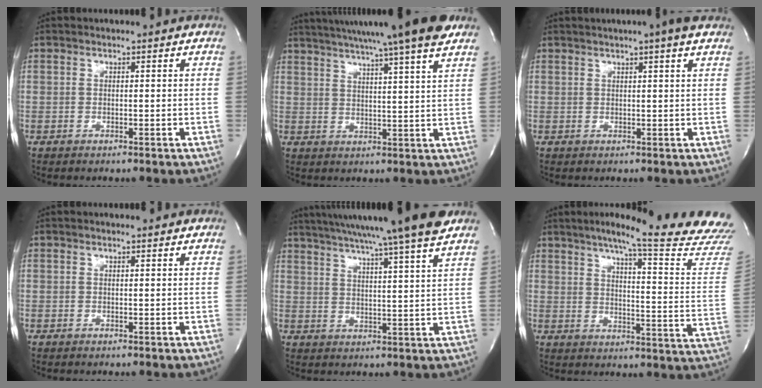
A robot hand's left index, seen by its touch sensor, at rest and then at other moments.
{"total": 18.9, "force": [15.5, -0.5, 10.8], "torque": [-0.185, 0.002, 0.210]}
{"total": 4.3, "force": [3.2, -0.4, 2.9], "torque": [-0.047, 0.009, 0.039]}
{"total": 1.1, "force": [1.1, 0.2, 0.1], "torque": [-0.011, 0.003, 0.007]}
{"total": 20.1, "force": [17.0, -1.2, 10.6], "torque": [-0.186, -0.015, 0.234]}
{"total": 22.9, "force": [19.8, -0.8, 11.3], "torque": [-0.159, -0.090, 0.239]}